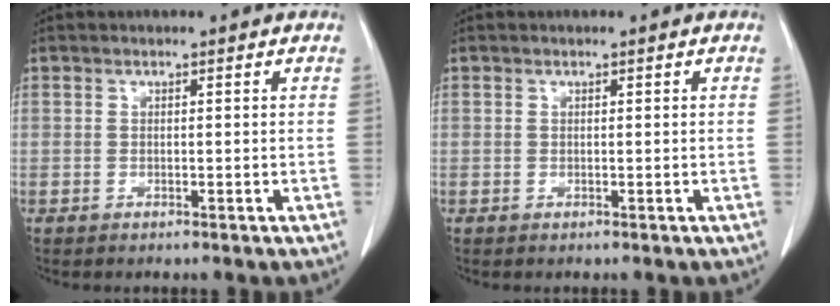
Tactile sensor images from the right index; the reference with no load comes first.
{"total": 0.0}